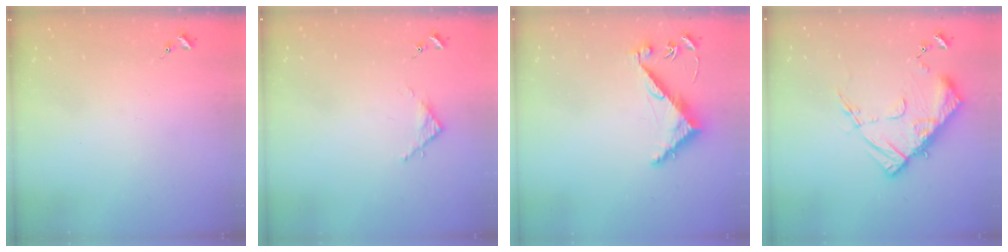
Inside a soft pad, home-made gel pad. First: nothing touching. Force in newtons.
{"total": 2.8, "press": 2.8, "slide": 0.4}
{"total": 6.7, "press": 6.6, "slide": 0.7}
{"total": 14.8, "press": 14.7, "slide": 1.4}